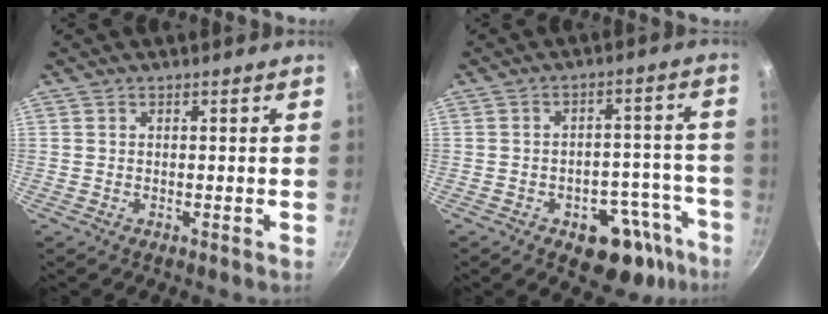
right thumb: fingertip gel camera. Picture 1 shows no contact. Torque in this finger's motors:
{"motor_torque": [5.01, 0.00, 1.05, -0.62, 0.02]}